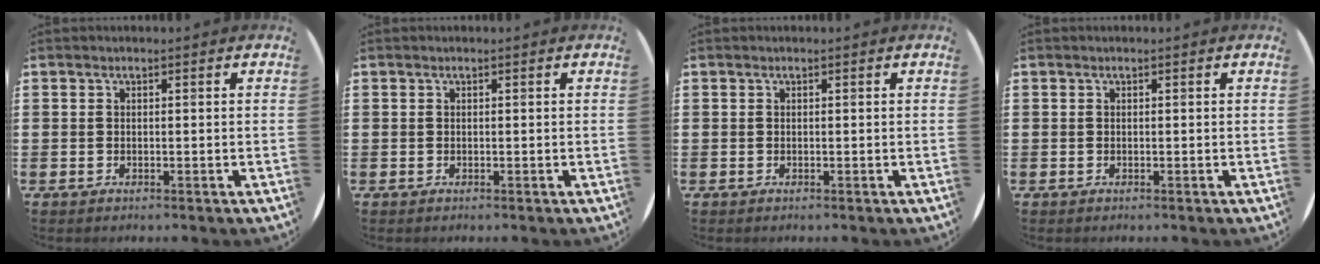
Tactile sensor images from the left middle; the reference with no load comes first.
{"total": 0.0}
{"total": 0.0}
{"total": 0.0}